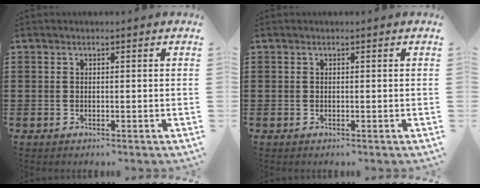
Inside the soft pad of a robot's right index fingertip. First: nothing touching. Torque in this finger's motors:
{"motor_torque": [0.00, 0.00, 0.00, 0.00]}